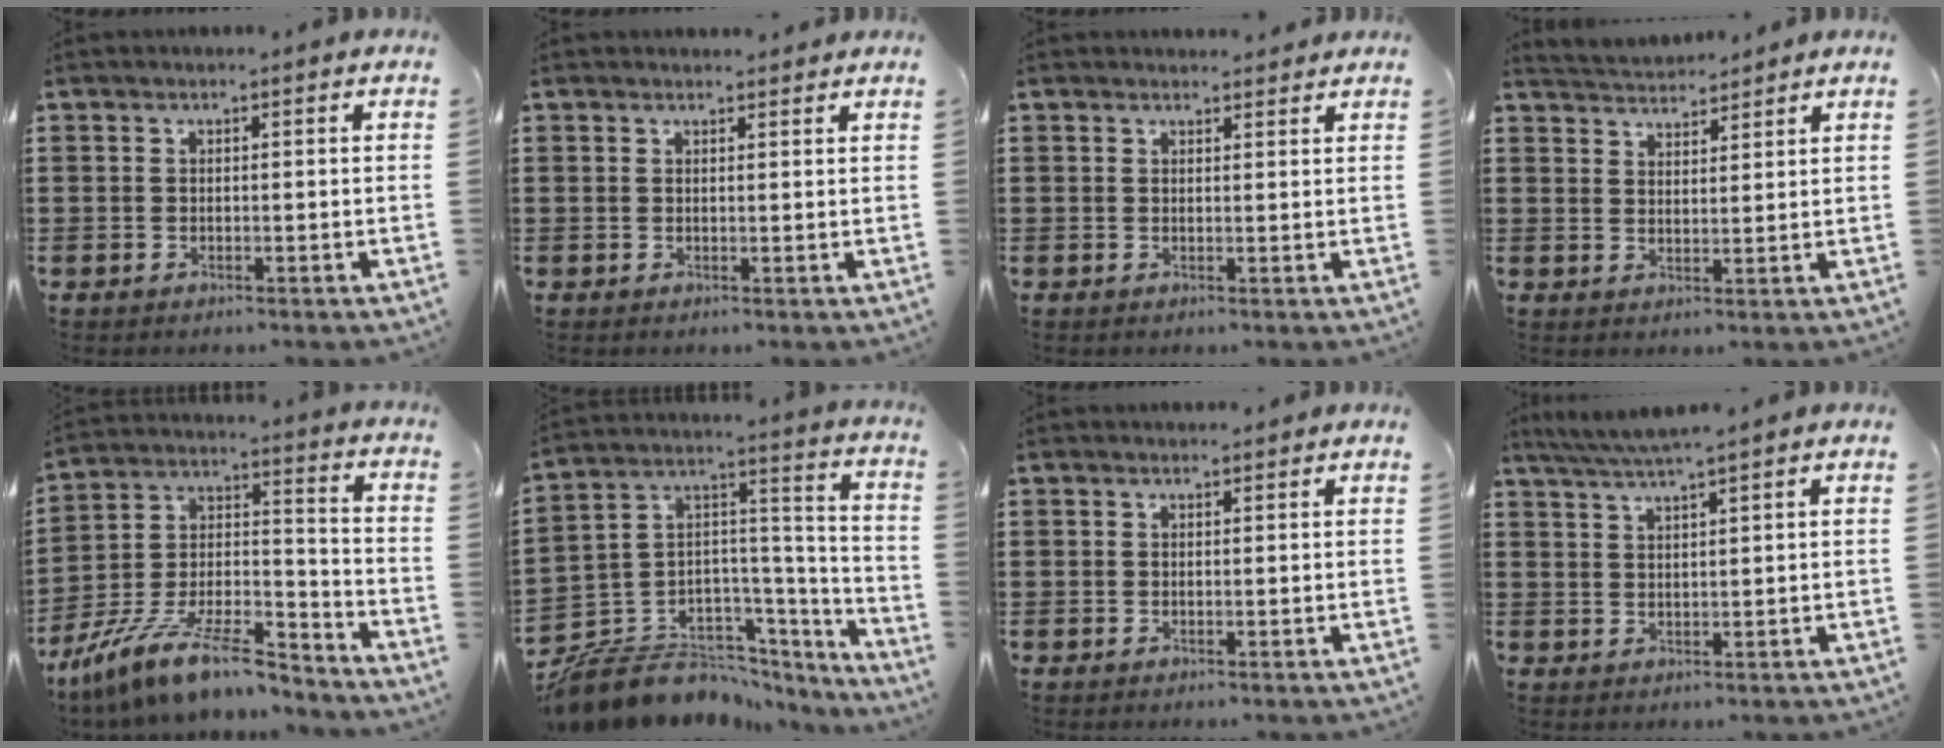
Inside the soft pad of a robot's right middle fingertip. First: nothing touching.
{"total": 1.1, "force": [1.1, 0.2, -0.1], "torque": [0.005, -0.004, 0.020]}
{"total": 1.5, "force": [1.4, 0.4, -0.1], "torque": [0.006, -0.001, 0.026]}
{"total": 3.5, "force": [3.5, 0.4, -0.4], "torque": [-0.006, -0.017, 0.065]}
{"total": 13.2, "force": [-11.0, 2.0, 7.1], "torque": [-0.134, 0.023, -0.210]}
{"total": 7.1, "force": [-5.9, 4.0, 0.1], "torque": [-0.026, -0.010, -0.117]}
{"total": 0.8, "force": [0.8, 0.0, 0.0], "torque": [0.006, -0.007, 0.014]}
{"total": 3.7, "force": [3.3, -0.4, 1.5], "torque": [-0.041, -0.005, 0.060]}